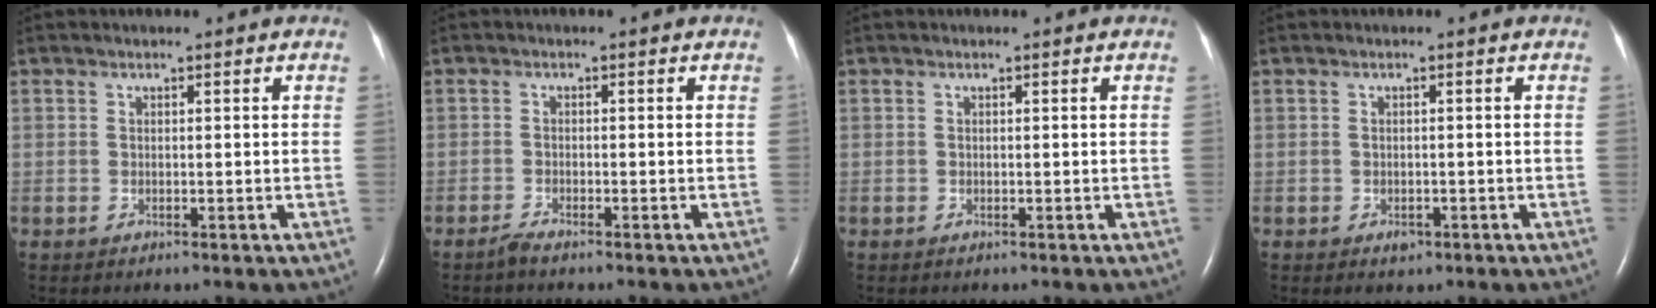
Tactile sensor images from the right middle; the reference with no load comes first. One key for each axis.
{"total": 1.2, "fx": -1.1, "fy": -0.2, "fz": 0.5, "tx": -0.019, "ty": -0.004, "tz": -0.023}
{"total": 0.0}
{"total": 1.3, "fx": -0.7, "fy": 0.8, "fz": 0.7, "tx": -0.009, "ty": 0.000, "tz": -0.005}